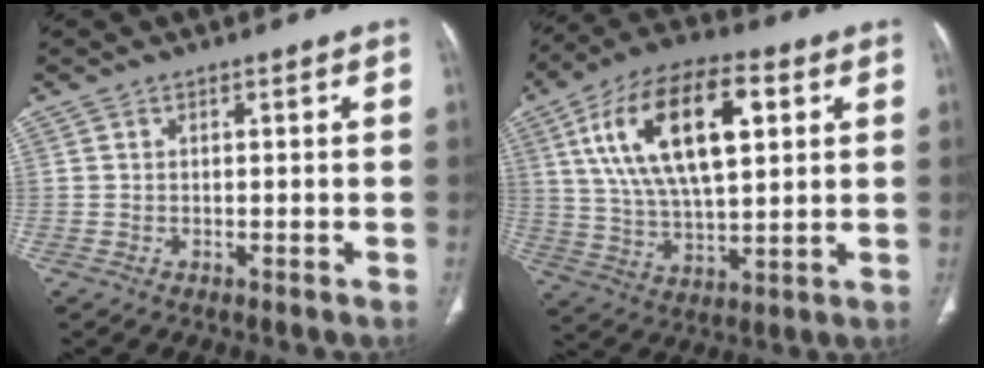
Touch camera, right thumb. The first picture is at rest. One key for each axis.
{"total": 20.9, "fx": 6.5, "fy": 9.6, "fz": 17.4, "tx": -0.302, "ty": -0.001, "tz": 0.111}